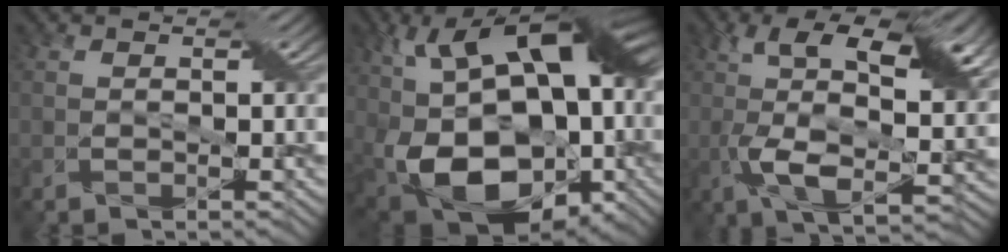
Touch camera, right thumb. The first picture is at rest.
{"total": 21.9, "force": [0.4, 13.7, 17.1], "torque": [-0.311, -0.013, 0.017]}
{"total": 14.5, "force": [3.0, 6.7, 12.5], "torque": [-0.228, -0.008, 0.045]}